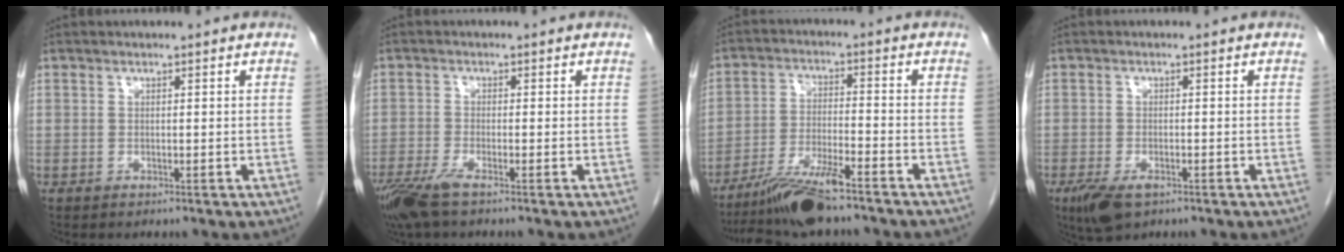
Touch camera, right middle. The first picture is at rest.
{"total": 5.1, "force": [-3.5, 0.6, 3.6], "torque": [-0.074, -0.014, -0.068]}
{"total": 9.9, "force": [-8.0, 0.5, 5.9], "torque": [-0.109, -0.024, -0.143]}
{"total": 4.9, "force": [-2.9, 2.1, 3.4], "torque": [-0.069, -0.009, -0.047]}